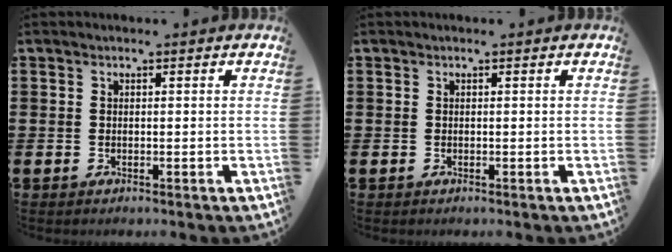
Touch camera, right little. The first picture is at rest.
{"total": 0.0}